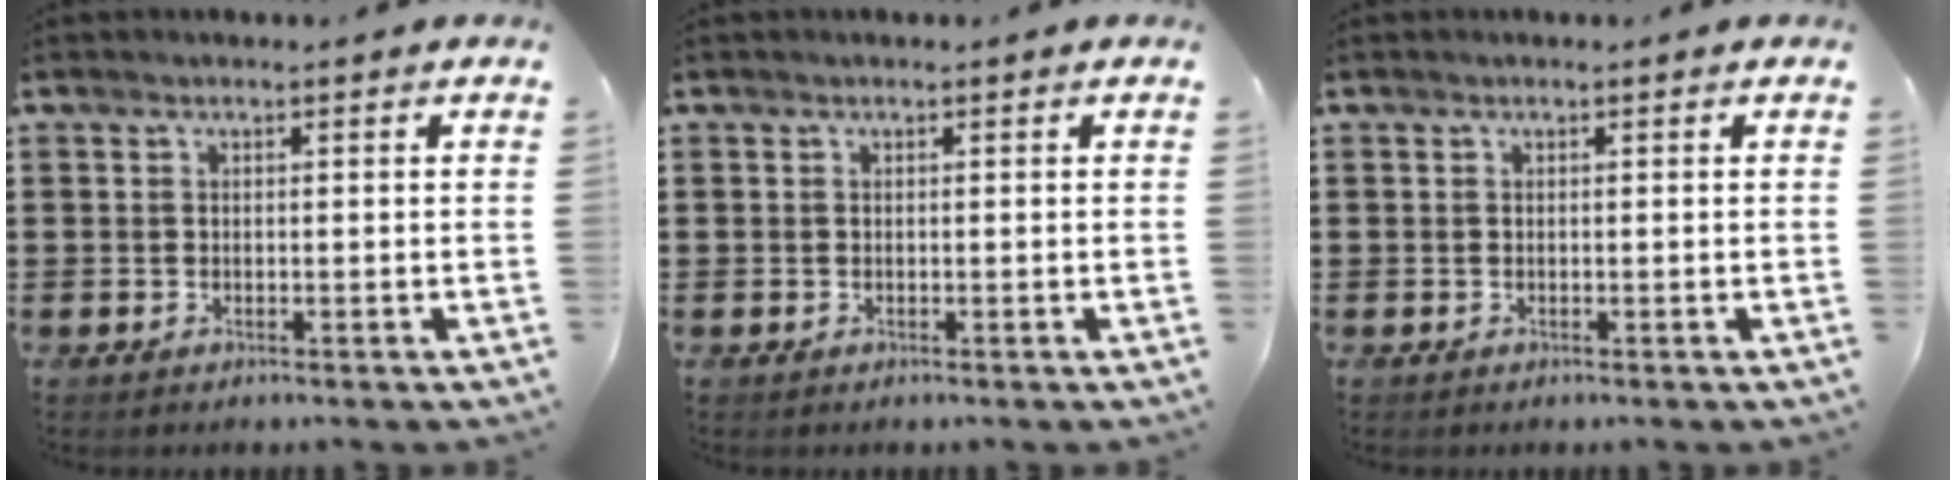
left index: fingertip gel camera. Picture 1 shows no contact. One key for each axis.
{"total": 0.0}
{"total": 0.0}